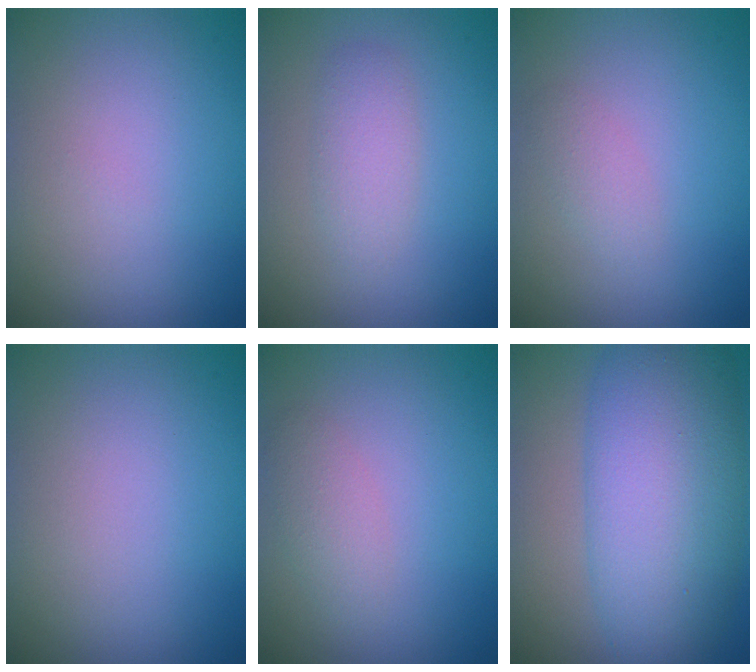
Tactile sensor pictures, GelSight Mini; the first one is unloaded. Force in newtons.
{"total": 2.1, "press": 2.1, "slide": 0.0}
{"total": 1.2, "press": 1.2, "slide": 0.1}
{"total": 0.0}
{"total": 1.7, "press": 1.7, "slide": 0.1}
{"total": 9.9, "press": 9.9, "slide": 0.2}